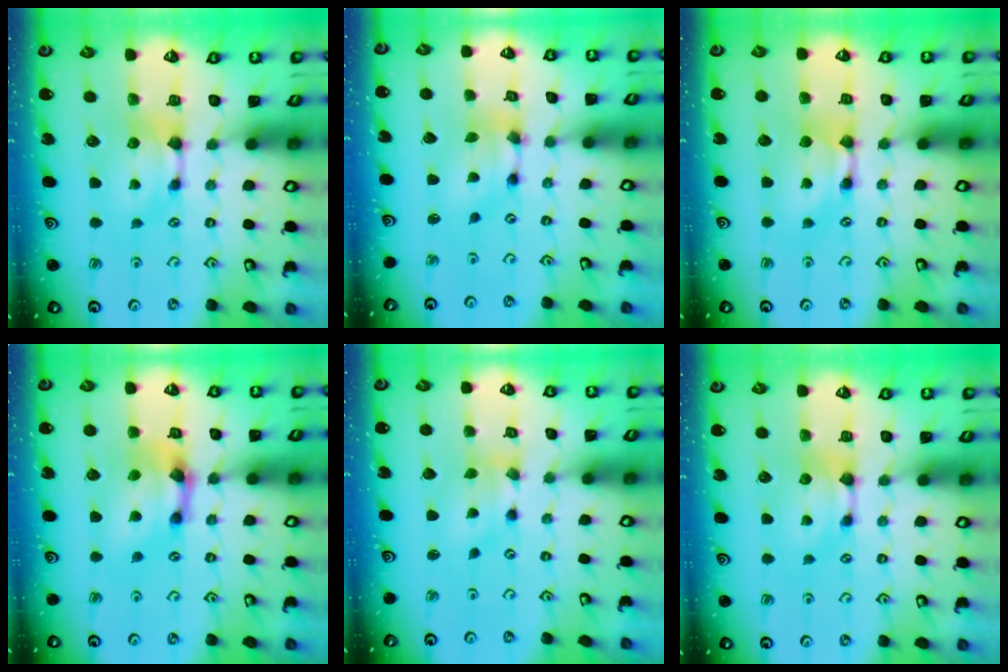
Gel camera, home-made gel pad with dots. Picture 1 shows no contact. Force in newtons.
{"total": 5.8, "press": 5.4, "slide": 2.1}
{"total": 1.6, "press": 1.6, "slide": 0.1}
{"total": 4.5, "press": 4.1, "slide": 1.9}
{"total": 2.3, "press": 1.7, "slide": 1.5}
{"total": 0.0}